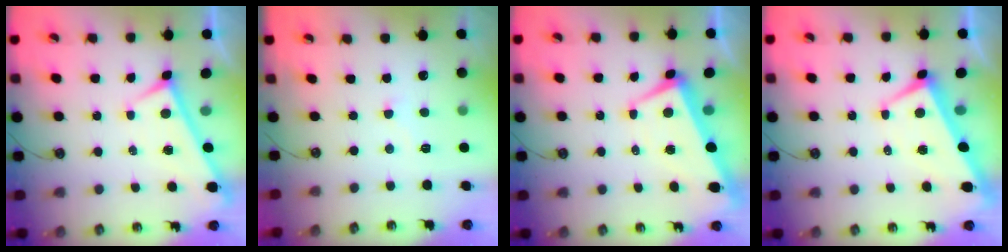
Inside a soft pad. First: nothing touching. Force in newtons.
{"total": 2.8, "press": 2.7, "slide": 0.7}
{"total": 1.9, "press": 1.5, "slide": 1.2}
{"total": 1.7, "press": 1.5, "slide": 0.8}